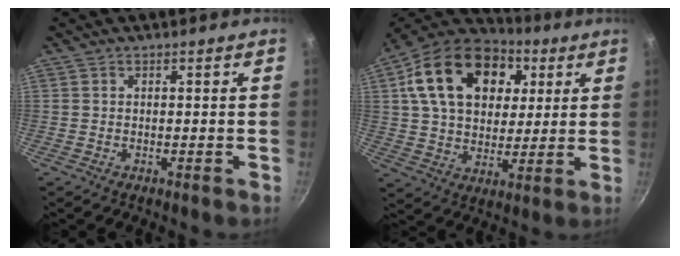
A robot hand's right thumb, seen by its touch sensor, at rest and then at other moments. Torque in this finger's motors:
{"motor_torque": [0.83, 4.17, 1.82, 0.63, 0.24]}